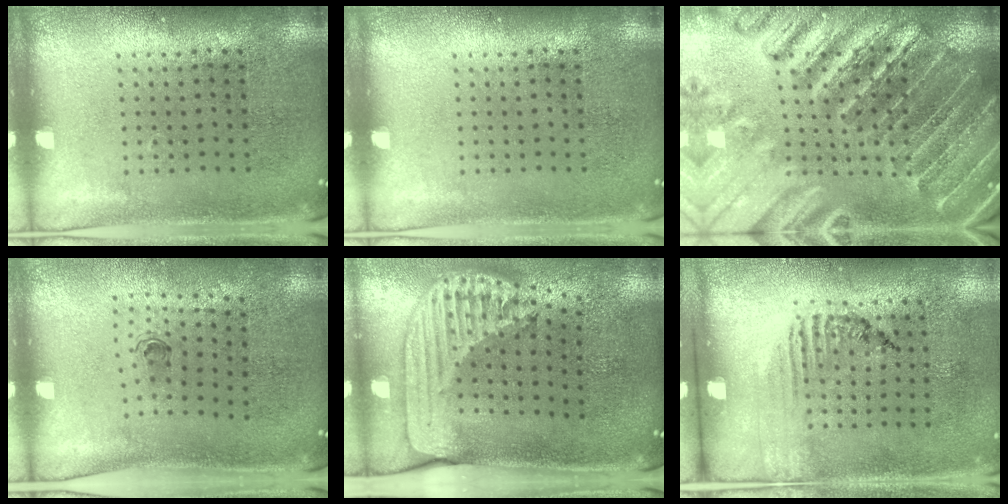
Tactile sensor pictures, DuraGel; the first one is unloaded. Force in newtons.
{"total": 0.0}
{"total": 3.4, "press": 3.3, "slide": 0.7}
{"total": 0.6, "press": 0.3, "slide": 0.5}
{"total": 2.6, "press": 1.9, "slide": 1.8}
{"total": 1.5, "press": 0.9, "slide": 1.2}